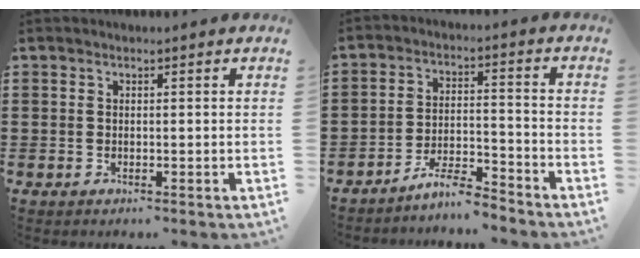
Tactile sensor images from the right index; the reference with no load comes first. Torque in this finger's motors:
{"motor_torque": [0.12, 0.50, -0.66, -0.21]}